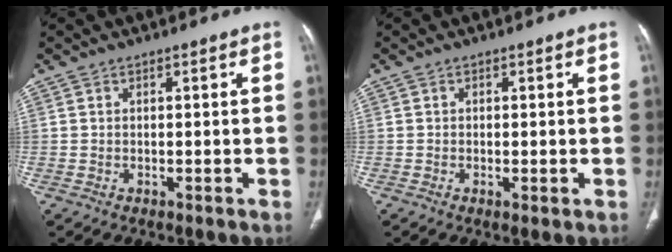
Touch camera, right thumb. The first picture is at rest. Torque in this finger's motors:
{"motor_torque": [-0.29, -0.25, -0.18, -0.29, 0.01]}